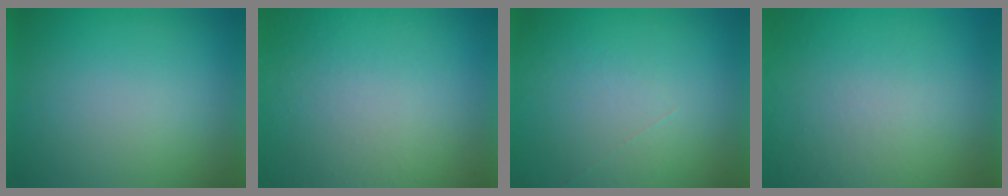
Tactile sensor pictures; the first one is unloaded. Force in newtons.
{"total": 9.4}
{"total": 1.1}
{"total": 8.6}